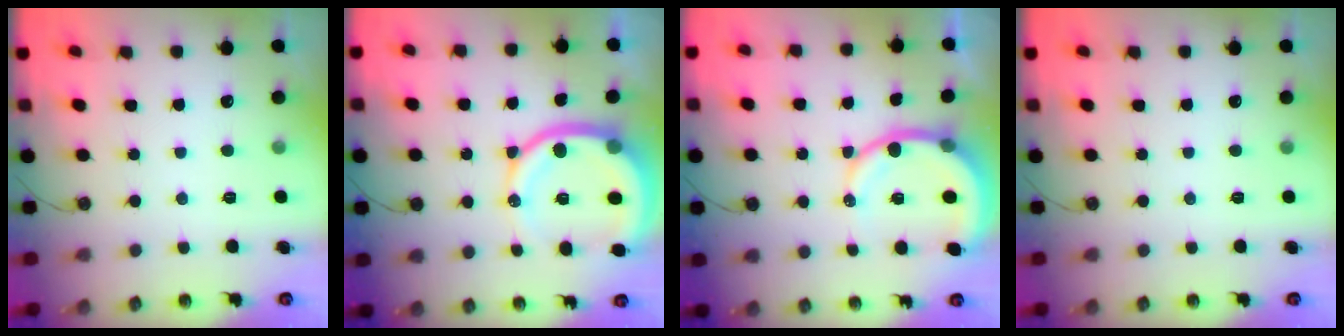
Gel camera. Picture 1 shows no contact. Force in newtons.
{"total": 16.6, "press": 16.4, "slide": 2.2}
{"total": 11.0, "press": 10.9, "slide": 1.4}
{"total": 0.0}